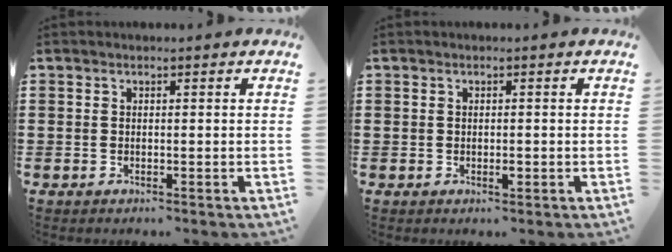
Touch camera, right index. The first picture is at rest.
{"total": 1.1, "force": [-0.2, 0.5, 0.9], "torque": [-0.016, -0.002, -0.004]}